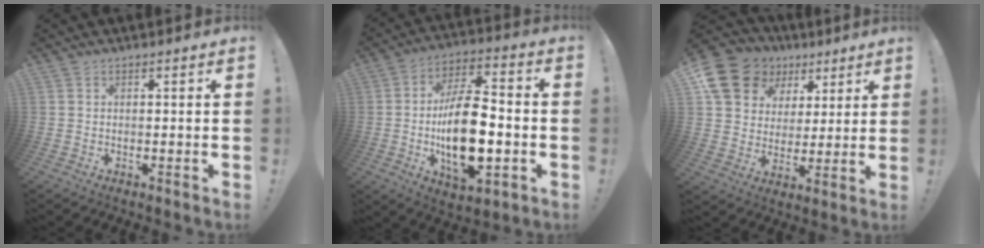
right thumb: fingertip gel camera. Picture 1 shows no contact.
{"total": 21.0, "force": [-3.5, 10.7, 17.7], "torque": [-0.312, 0.006, -0.052]}
{"total": 16.2, "force": [8.5, 12.2, 6.5], "torque": [-0.109, -0.041, 0.177]}